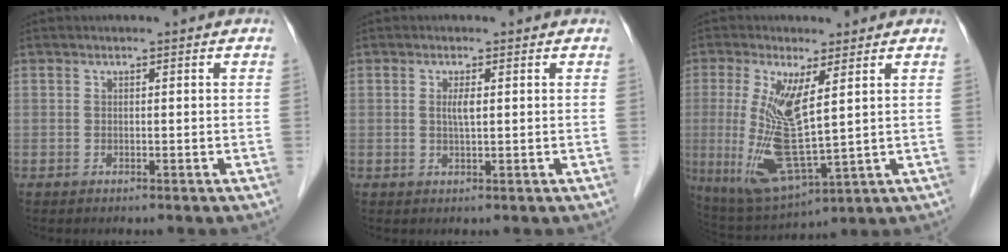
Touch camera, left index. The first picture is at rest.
{"total": 1.7, "force": [0.4, 0.3, 1.6], "torque": [-0.035, 0.000, 0.005]}
{"total": 11.3, "force": [1.5, 2.3, 11.0], "torque": [-0.234, -0.020, 0.039]}